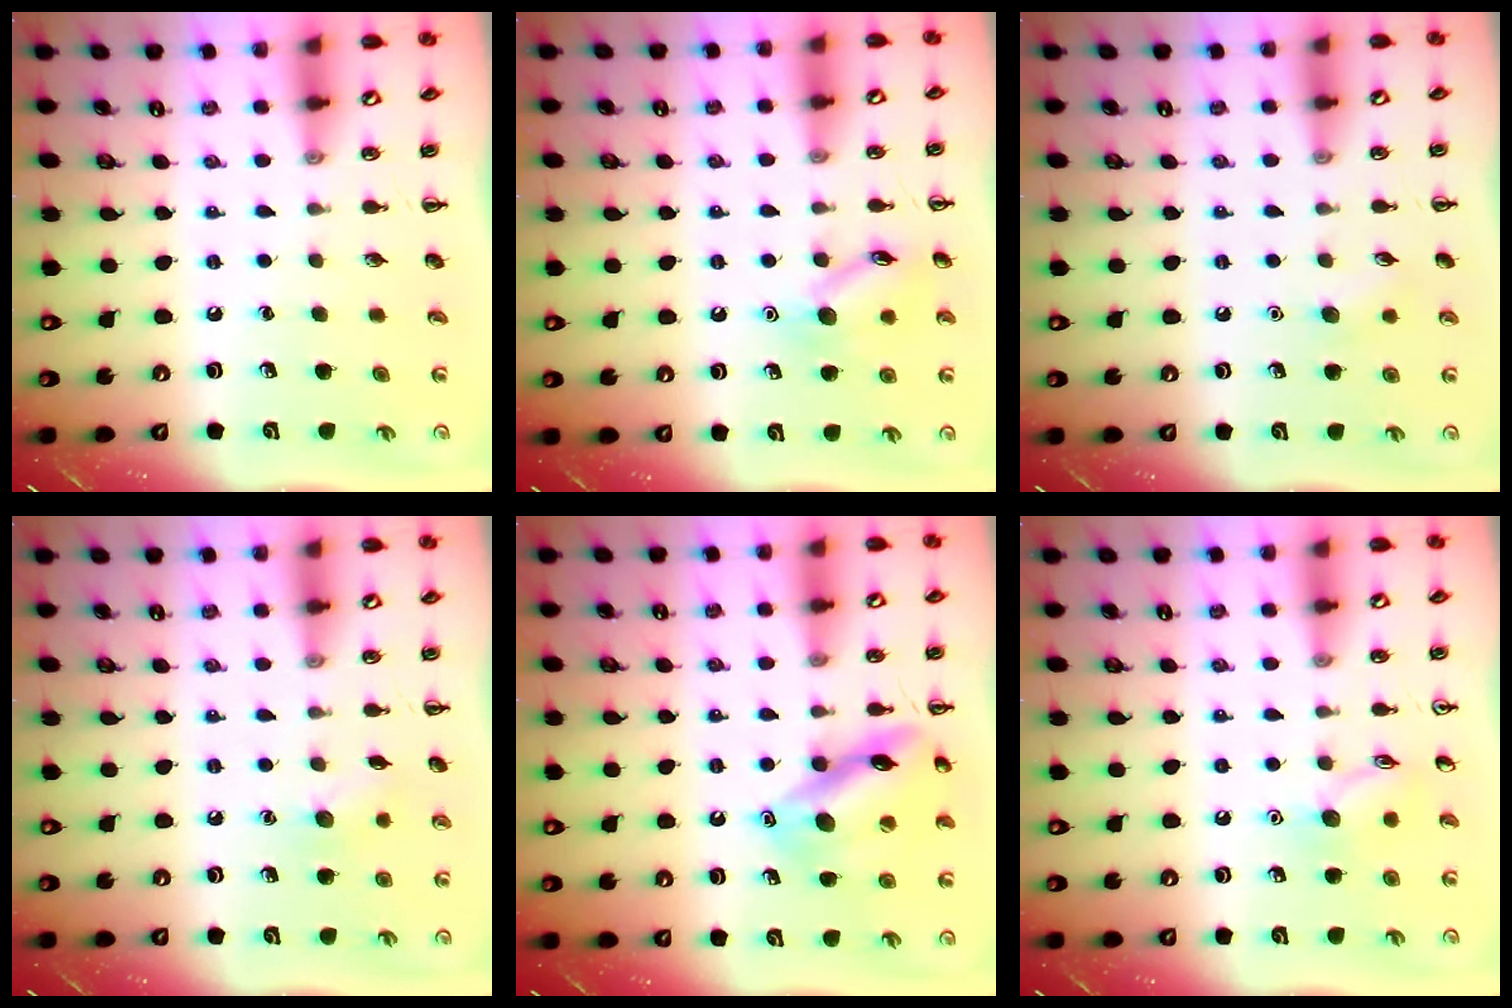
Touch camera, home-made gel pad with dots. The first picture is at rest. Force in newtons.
{"total": 10.9, "press": 10.9, "slide": 0.5}
{"total": 5.6, "press": 5.5, "slide": 1.2}
{"total": 7.1, "press": 6.9, "slide": 1.6}
{"total": 14.9, "press": 14.9, "slide": 1.3}
{"total": 8.3, "press": 8.3, "slide": 0.6}